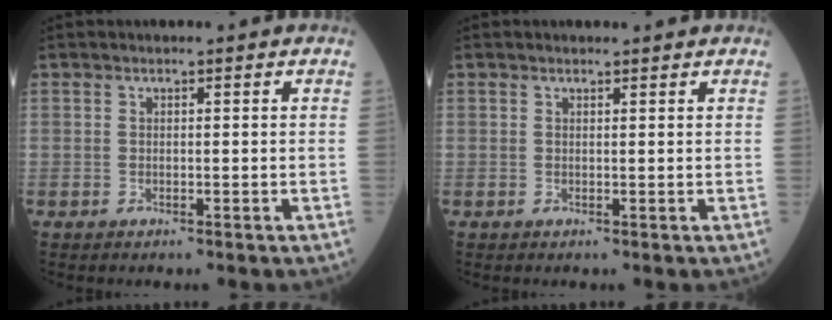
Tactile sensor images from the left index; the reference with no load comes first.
{"total": 1.1, "force": [1.1, 0.1, 0.1], "torque": [-0.009, 0.002, 0.015]}